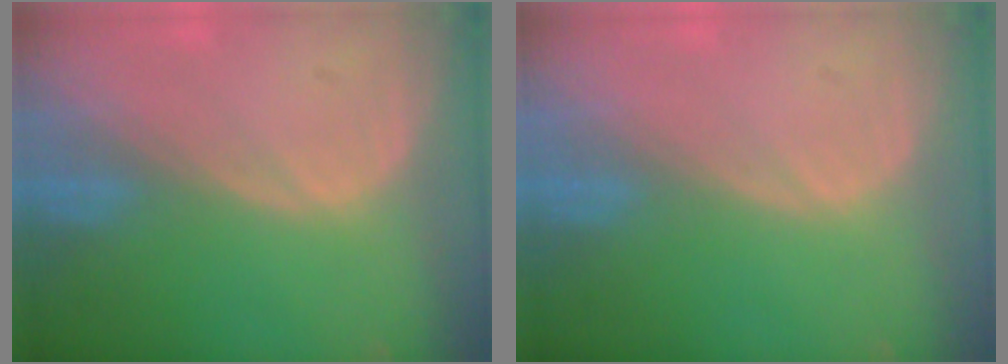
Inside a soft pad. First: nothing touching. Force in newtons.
{"total": 0.0}